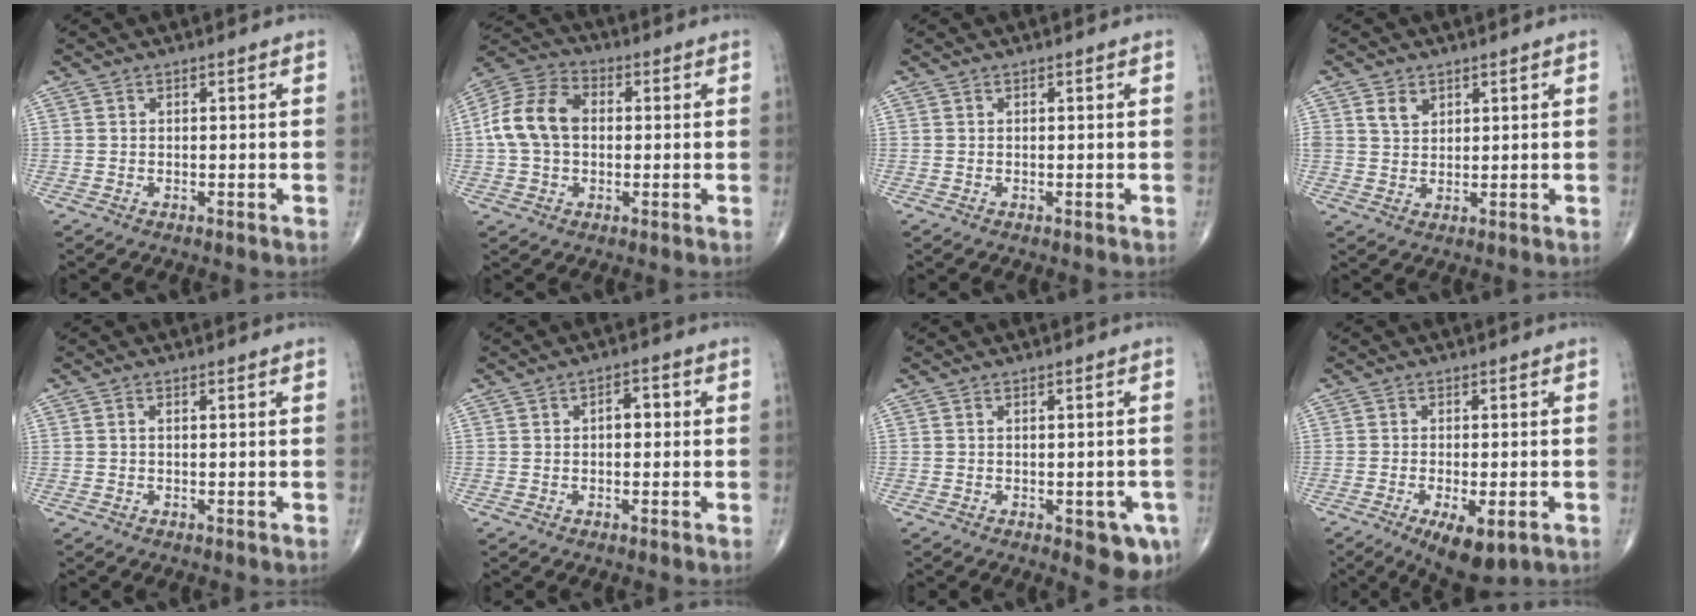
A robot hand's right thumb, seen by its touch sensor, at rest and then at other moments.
{"total": 12.2, "force": [0.5, 8.6, 8.6], "torque": [-0.166, 0.033, 0.002]}
{"total": 0.0}
{"total": 3.5, "force": [1.9, 2.5, 1.6], "torque": [-0.015, -0.013, 0.038]}
{"total": 0.7, "force": [0.0, 0.3, 0.6], "torque": [-0.013, 0.000, 0.000]}
{"total": 3.0, "force": [0.1, 1.8, 2.4], "torque": [-0.022, 0.012, -0.004]}
{"total": 6.3, "force": [-2.5, 2.6, 5.2], "torque": [-0.041, -0.003, -0.025]}
{"total": 8.7, "force": [-3.9, 3.3, 7.0], "torque": [-0.103, -0.007, -0.055]}